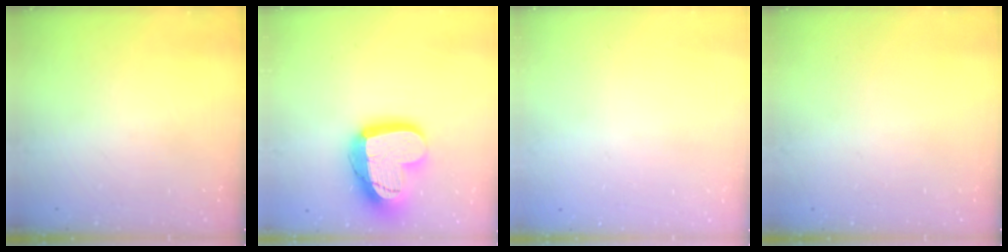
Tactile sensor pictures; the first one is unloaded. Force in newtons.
{"total": 19.5, "press": 19.4, "slide": 1.4}
{"total": 0.0}
{"total": 0.0}